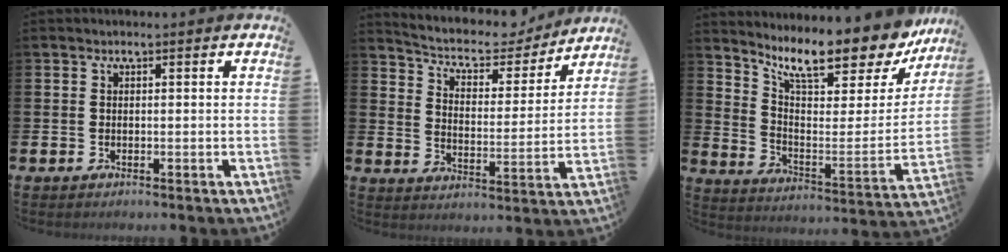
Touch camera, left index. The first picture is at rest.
{"total": 6.9, "force": [6.2, 2.5, 1.8], "torque": [-0.068, -0.043, 0.104]}
{"total": 10.9, "force": [9.4, 2.8, 4.8], "torque": [-0.110, -0.074, 0.154]}